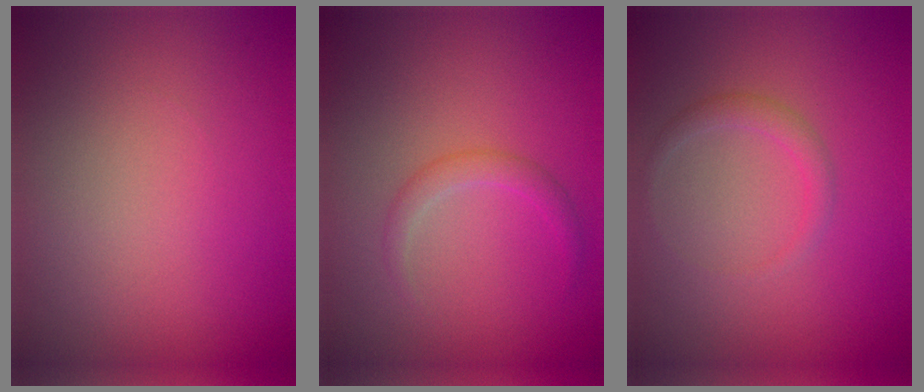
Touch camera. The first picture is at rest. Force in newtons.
{"total": 1.5, "press": 1.5, "slide": 0.0}
{"total": 1.3, "press": 1.3, "slide": 0.0}